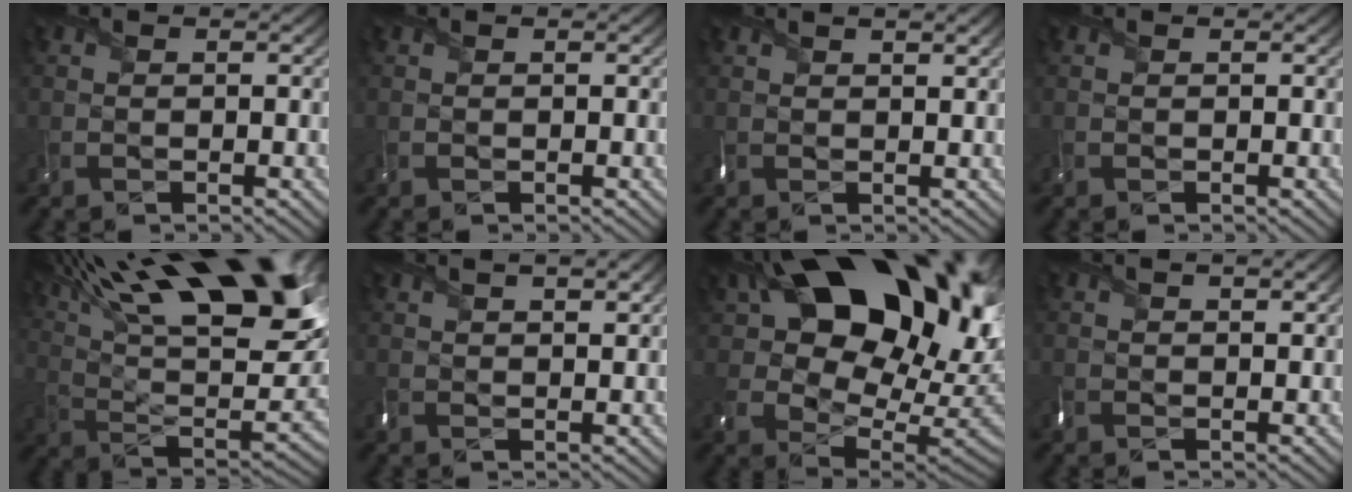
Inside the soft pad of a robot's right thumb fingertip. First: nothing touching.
{"total": 0.0}
{"total": 2.6, "force": [1.8, 0.8, 1.8], "torque": [-0.041, 0.005, 0.033]}
{"total": 0.0}
{"total": 24.4, "force": [13.9, 9.1, 17.8], "torque": [-0.302, 0.072, 0.231]}
{"total": 4.9, "force": [3.2, 1.5, 3.4], "torque": [-0.060, 0.014, 0.044]}
{"total": 23.1, "force": [10.0, 13.8, 15.6], "torque": [-0.244, 0.033, 0.185]}
{"total": 3.1, "force": [2.1, 0.8, 2.2], "torque": [-0.049, 0.006, 0.038]}